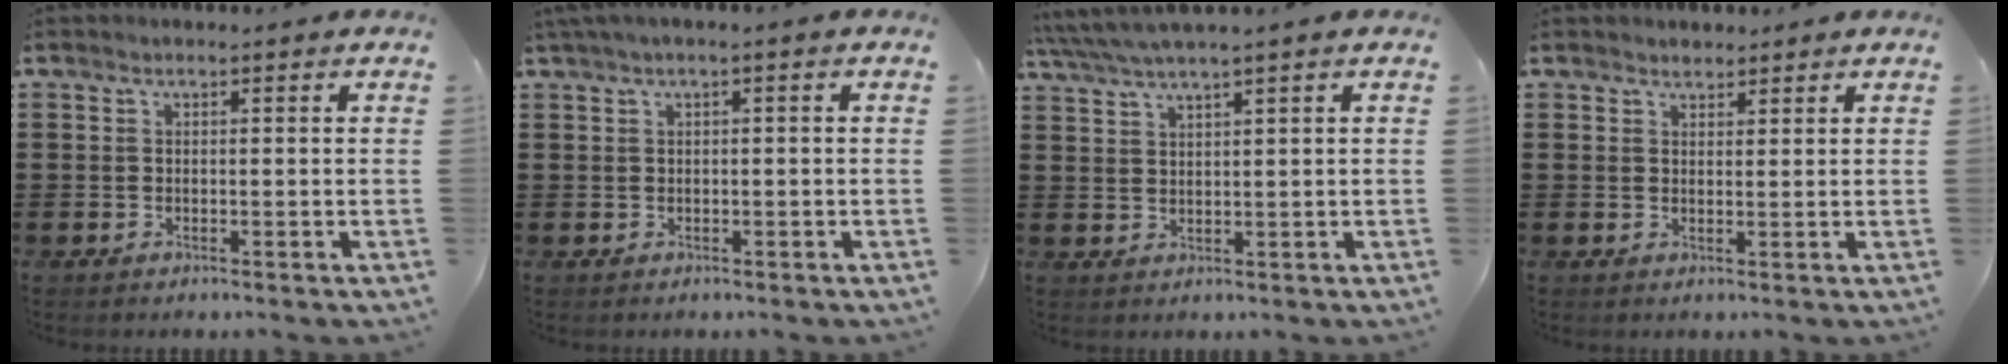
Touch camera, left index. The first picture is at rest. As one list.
[{"total": 1.3, "force": [-0.6, 0.0, 1.2], "torque": [-0.016, -0.006, -0.010]}, {"total": 2.8, "force": [2.2, -0.5, 1.7], "torque": [-0.040, -0.004, 0.038]}, {"total": 1.2, "force": [1.2, 0.4, 0.0], "torque": [-0.003, 0.003, 0.023]}]